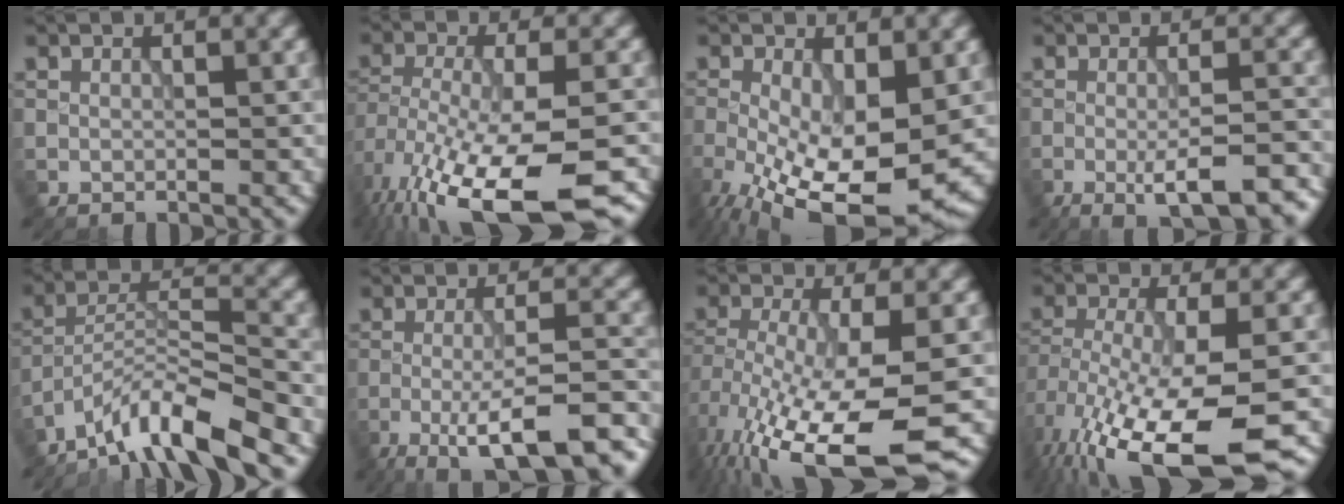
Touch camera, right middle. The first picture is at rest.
{"total": 16.8, "force": [-10.5, 6.8, 11.2], "torque": [-0.204, -0.044, -0.129]}
{"total": 13.2, "force": [-4.5, 5.6, 11.0], "torque": [-0.208, -0.043, -0.063]}
{"total": 7.3, "force": [-3.4, 1.8, 6.2], "torque": [-0.097, -0.005, -0.049]}
{"total": 8.2, "force": [-6.7, 1.2, 4.6], "torque": [-0.073, 0.005, -0.130]}
{"total": 10.8, "force": [-6.0, 2.5, 8.6], "torque": [-0.136, -0.003, -0.096]}
{"total": 13.1, "force": [-6.7, 4.1, 10.5], "torque": [-0.227, -0.041, -0.097]}
{"total": 15.4, "force": [-9.1, 5.7, 11.0], "torque": [-0.223, -0.044, -0.123]}